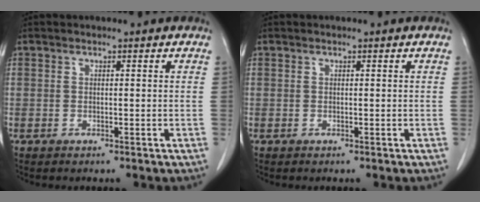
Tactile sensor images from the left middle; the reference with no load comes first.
{"total": 0.0}